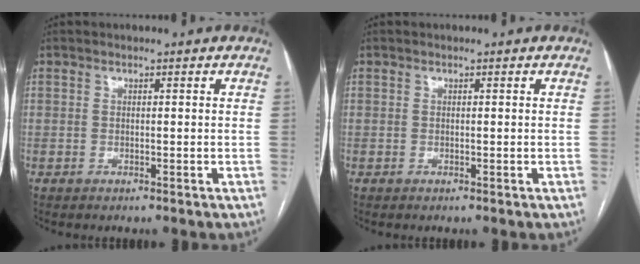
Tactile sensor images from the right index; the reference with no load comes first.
{"total": 0.0}